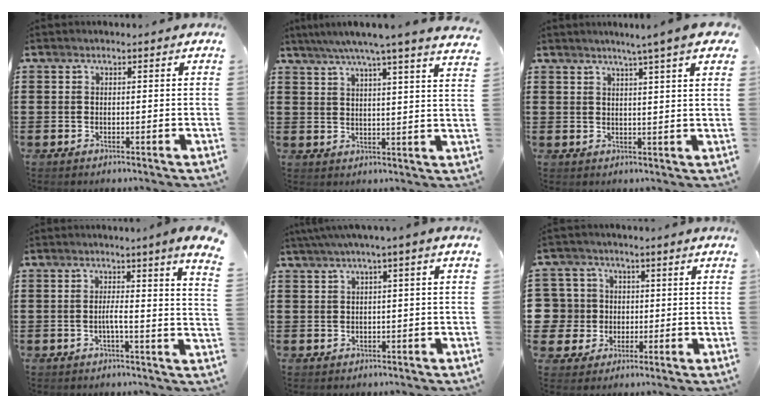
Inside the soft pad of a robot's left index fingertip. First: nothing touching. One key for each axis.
{"total": 5.9, "fx": 5.1, "fy": -0.7, "fz": 3.0, "tx": -0.075, "ty": -0.023, "tz": 0.086}
{"total": 5.4, "fx": 3.8, "fy": -0.5, "fz": 3.7, "tx": -0.073, "ty": -0.012, "tz": 0.062}
{"total": 3.9, "fx": 1.0, "fy": -0.8, "fz": 3.7, "tx": -0.073, "ty": -0.011, "tz": 0.014}
{"total": 1.8, "fx": -0.1, "fy": 0.3, "fz": 1.8, "tx": -0.038, "ty": -0.004, "tz": -0.006}
{"total": 6.7, "fx": 0.1, "fy": 6.6, "fz": 1.1, "tx": -0.070, "ty": 0.008, "tz": 0.000}